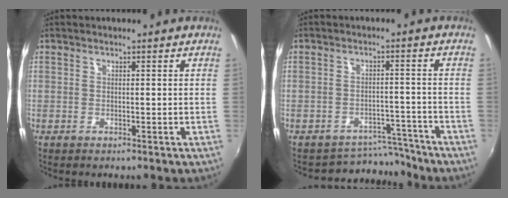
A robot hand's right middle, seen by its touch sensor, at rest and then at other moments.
{"total": 6.6, "force": [-6.2, 2.0, -0.8], "torque": [0.016, 0.022, -0.090]}